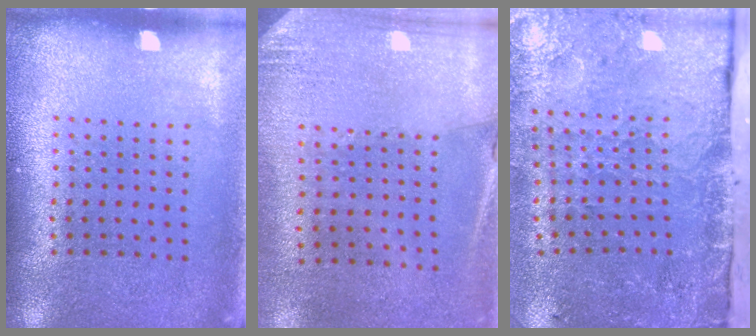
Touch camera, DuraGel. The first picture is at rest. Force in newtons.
{"total": 2.6, "press": 2.3, "slide": 1.1}
{"total": 5.0, "press": 3.7, "slide": 3.4}